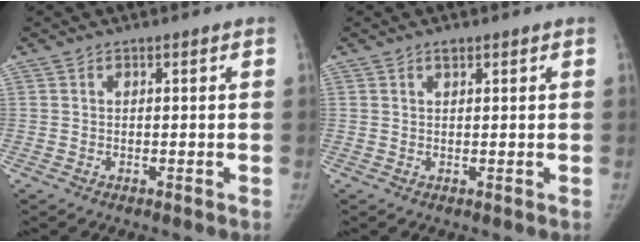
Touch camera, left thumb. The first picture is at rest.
{"total": 1.2, "force": [0.8, 0.6, 0.6], "torque": [-0.007, -0.004, 0.012]}